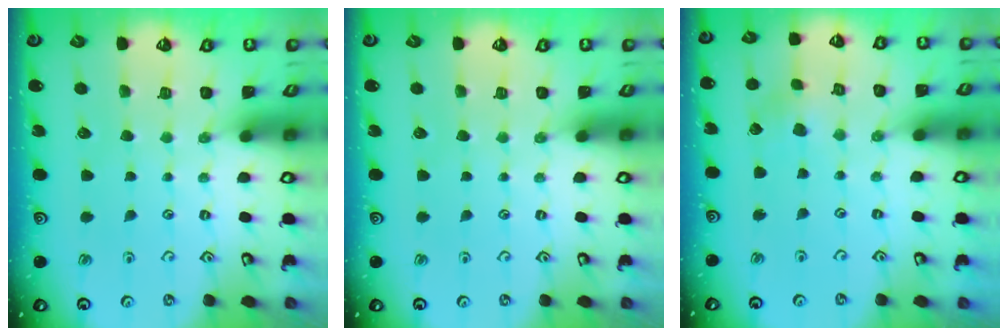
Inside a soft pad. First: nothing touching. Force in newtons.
{"total": 0.0}
{"total": 2.8, "press": 2.8, "slide": 0.5}